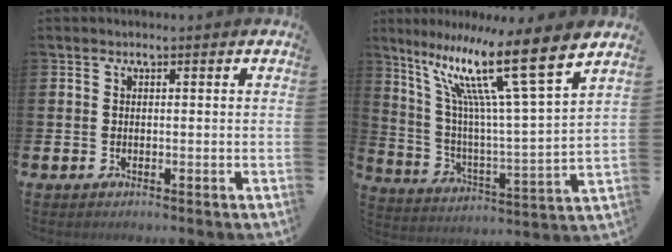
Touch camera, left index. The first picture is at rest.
{"total": 14.9, "force": [10.1, 1.3, 10.9], "torque": [-0.232, -0.058, 0.156]}